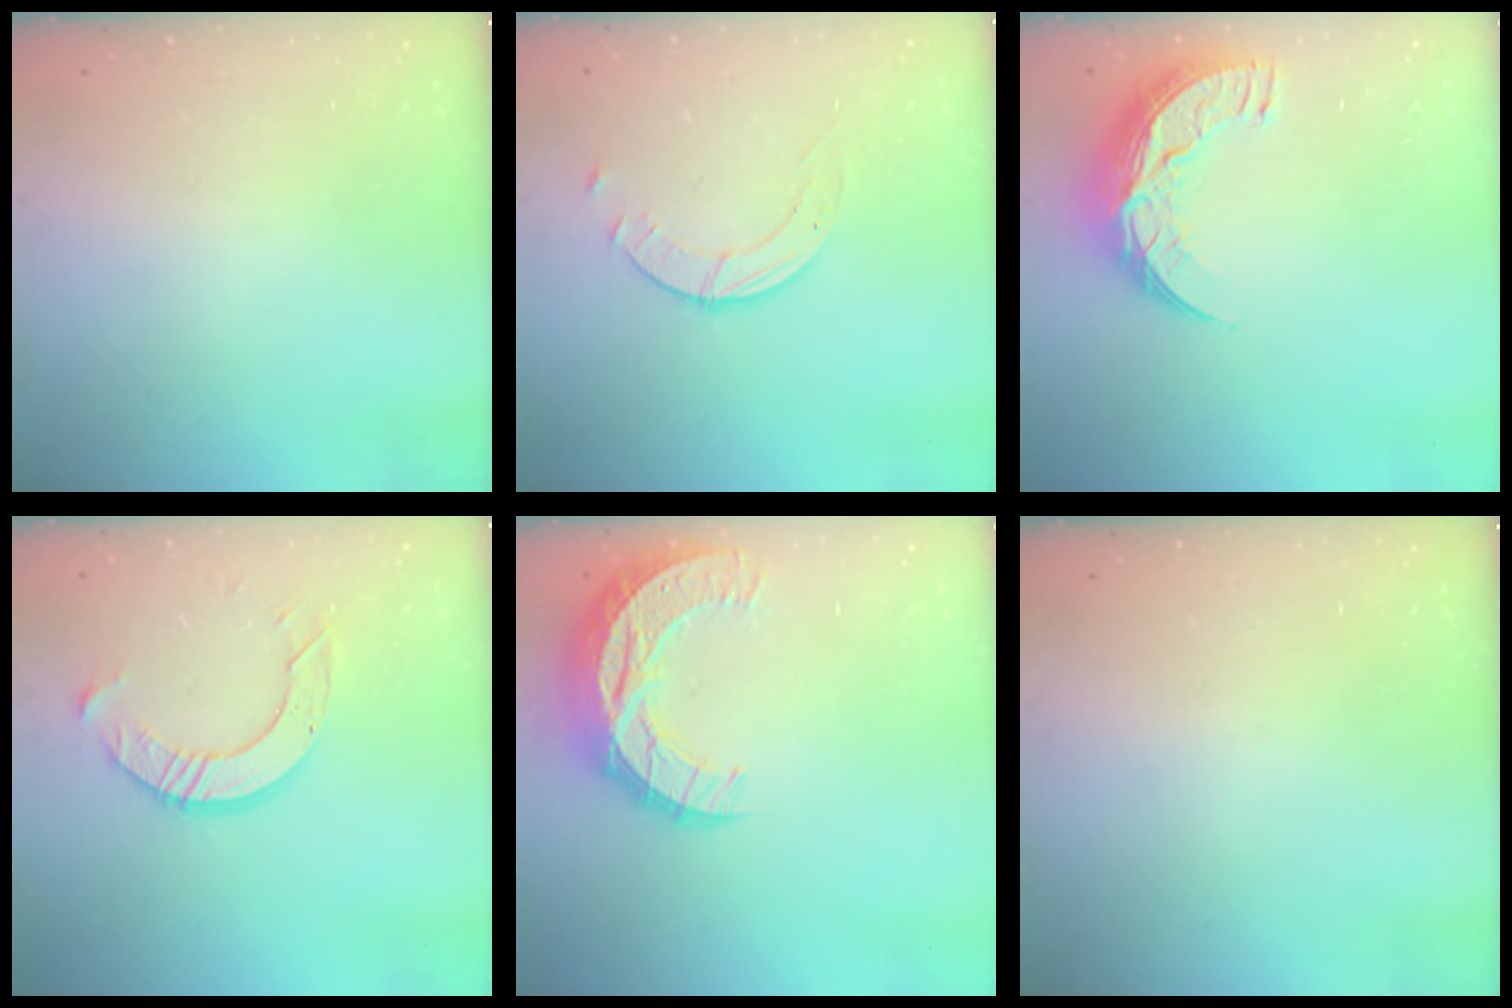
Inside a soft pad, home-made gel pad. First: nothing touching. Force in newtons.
{"total": 2.3, "press": 2.3, "slide": 0.3}
{"total": 11.9, "press": 11.9, "slide": 0.8}
{"total": 9.1, "press": 9.0, "slide": 0.7}
{"total": 13.7, "press": 13.7, "slide": 0.9}
{"total": 0.0}